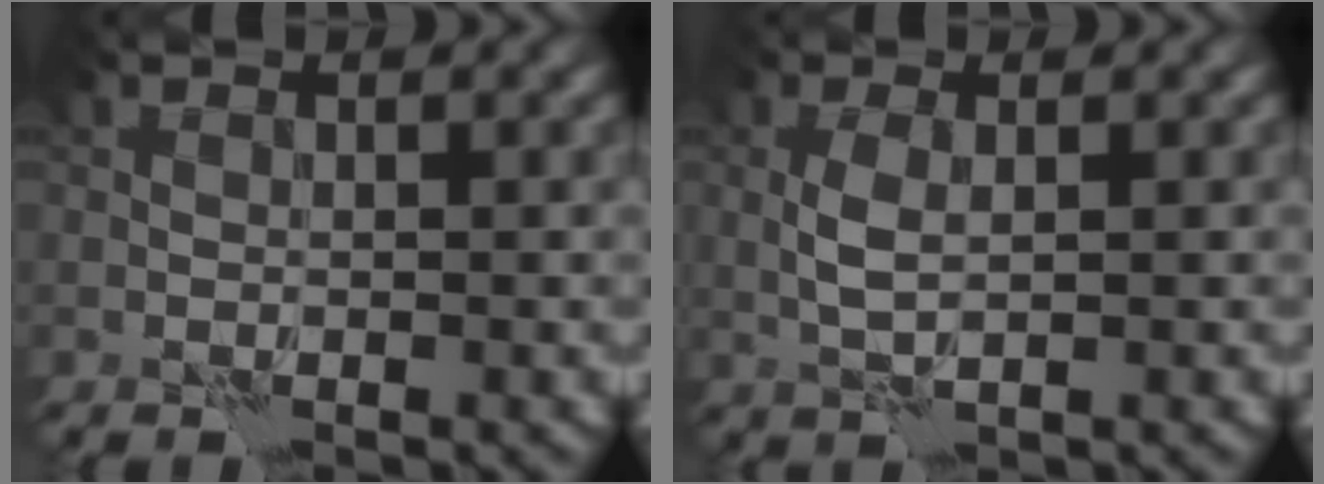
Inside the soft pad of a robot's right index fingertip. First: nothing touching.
{"total": 2.1, "force": [0.2, 0.8, 2.0], "torque": [-0.050, 0.000, 0.003]}